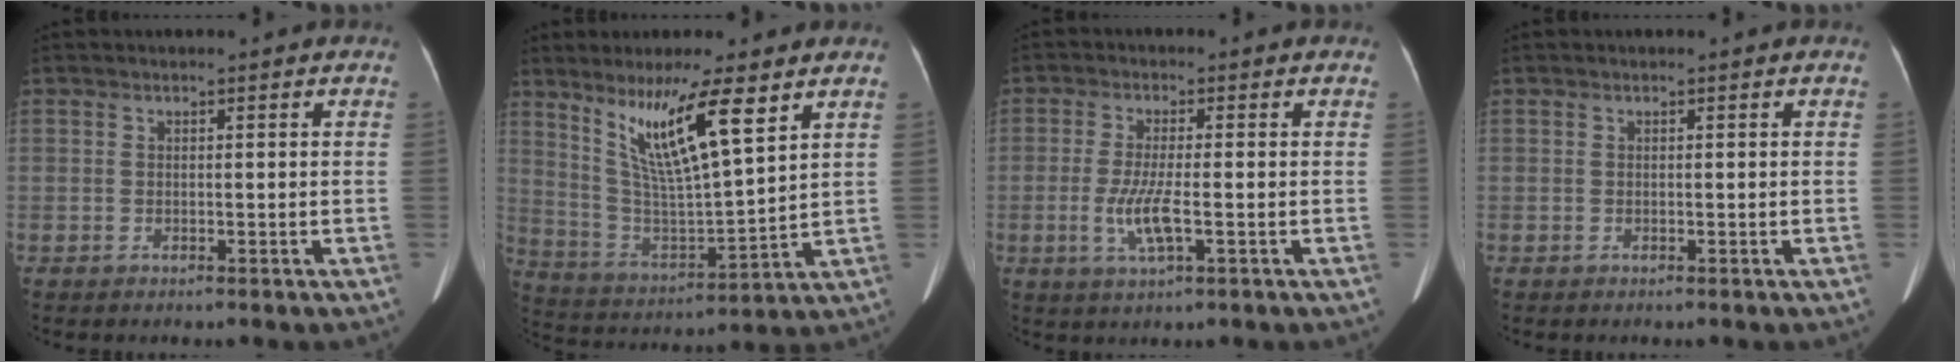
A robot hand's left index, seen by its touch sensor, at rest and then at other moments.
{"total": 13.4, "force": [7.5, 1.0, 11.1], "torque": [-0.213, -0.008, 0.143]}
{"total": 5.2, "force": [-1.3, 0.6, 5.0], "torque": [-0.109, -0.011, -0.024]}
{"total": 0.0}